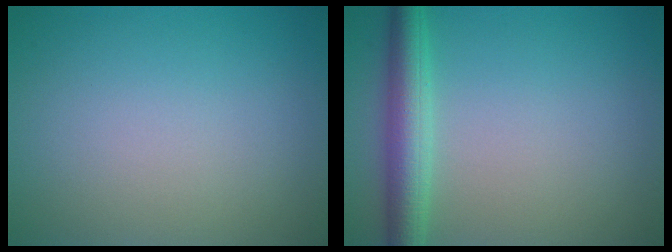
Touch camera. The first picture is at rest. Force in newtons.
{"total": 4.1, "press": 4.1, "slide": 0.1}